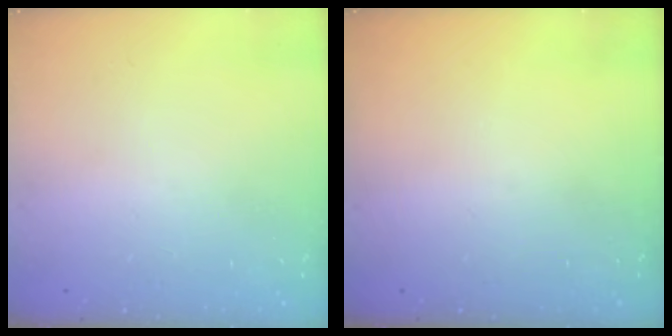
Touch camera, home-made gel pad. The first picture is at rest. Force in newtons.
{"total": 0.0}